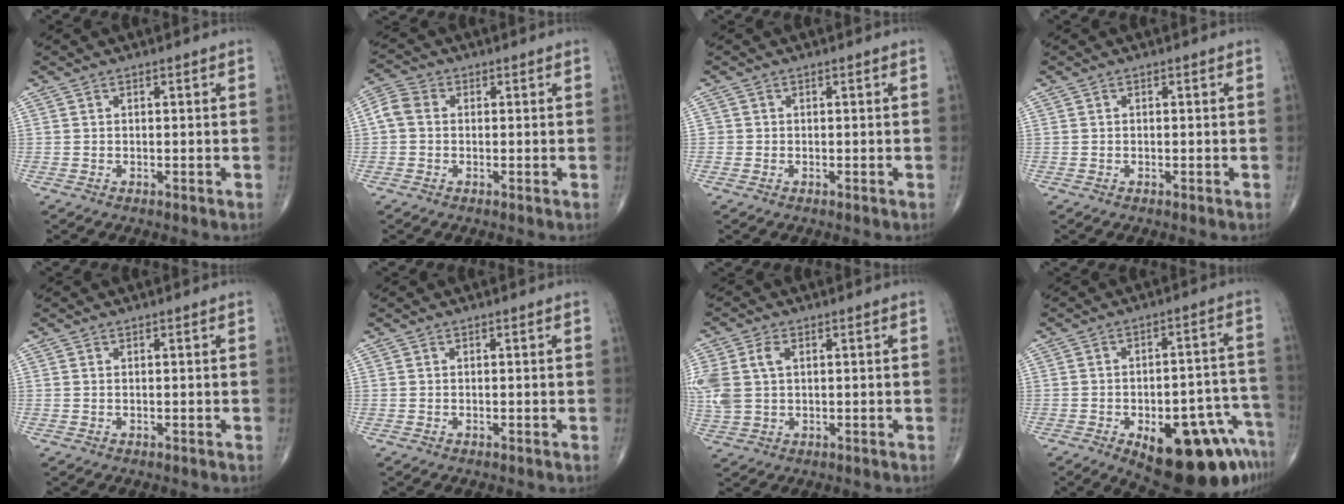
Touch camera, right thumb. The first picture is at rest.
{"total": 4.4, "force": [0.1, 3.5, 2.6], "torque": [-0.055, 0.015, -0.007]}
{"total": 0.8, "force": [-0.1, 0.8, 0.0], "torque": [0.005, 0.005, -0.004]}
{"total": 0.0}
{"total": 0.0}
{"total": 0.0}
{"total": 9.0, "force": [1.9, 5.9, 6.5], "torque": [-0.168, 0.012, 0.045]}
{"total": 20.9, "force": [-10.7, 9.0, 15.6], "torque": [-0.129, 0.066, -0.130]}